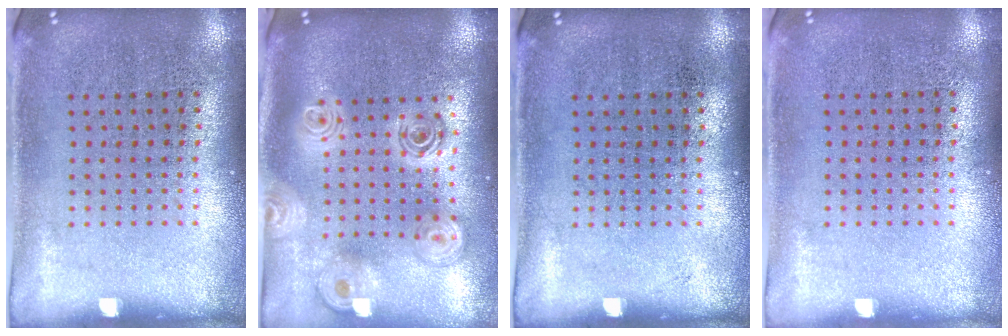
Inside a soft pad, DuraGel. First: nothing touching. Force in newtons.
{"total": 2.4, "press": 1.9, "slide": 1.6}
{"total": 0.0}
{"total": 0.0}